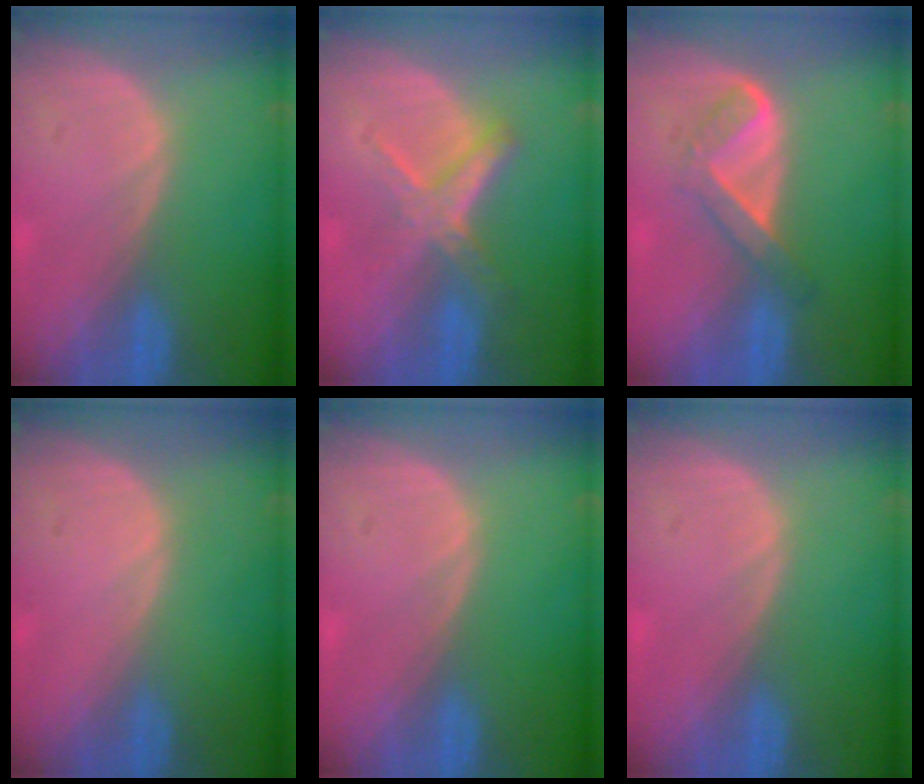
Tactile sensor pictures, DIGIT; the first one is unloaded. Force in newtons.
{"total": 5.8, "press": 5.5, "slide": 1.8}
{"total": 5.5, "press": 4.6, "slide": 3.0}
{"total": 0.0}
{"total": 0.0}
{"total": 0.0}